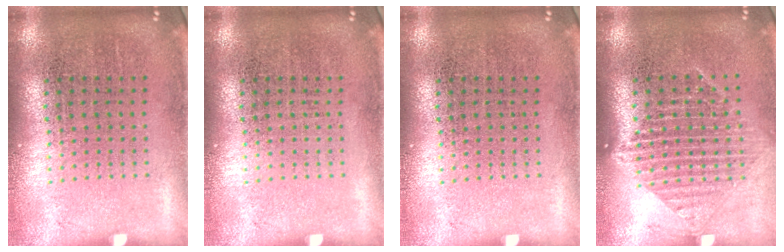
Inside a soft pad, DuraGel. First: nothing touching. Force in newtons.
{"total": 0.0}
{"total": 0.0}
{"total": 1.4, "press": 1.3, "slide": 0.6}